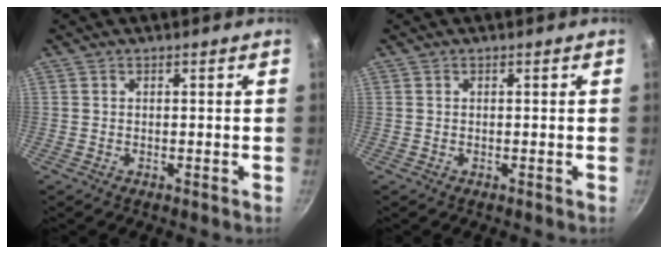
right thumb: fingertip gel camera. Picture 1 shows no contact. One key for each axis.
{"total": 0.0}